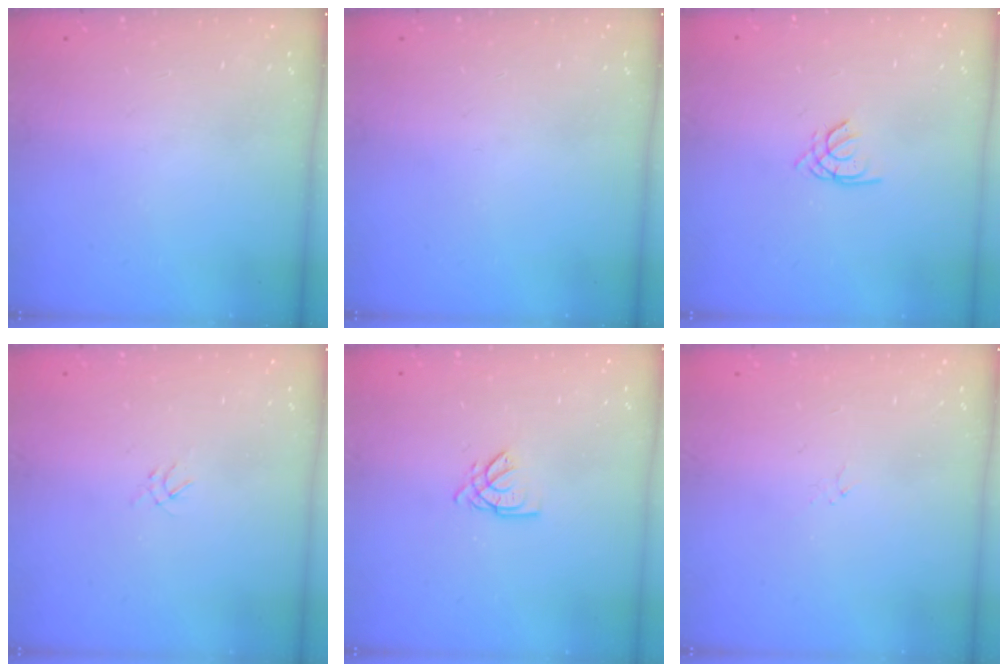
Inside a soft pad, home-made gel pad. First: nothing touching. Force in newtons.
{"total": 0.0}
{"total": 1.2, "press": 1.1, "slide": 0.3}
{"total": 1.2, "press": 1.1, "slide": 0.5}
{"total": 2.6, "press": 2.6, "slide": 0.1}
{"total": 0.9, "press": 0.8, "slide": 0.4}